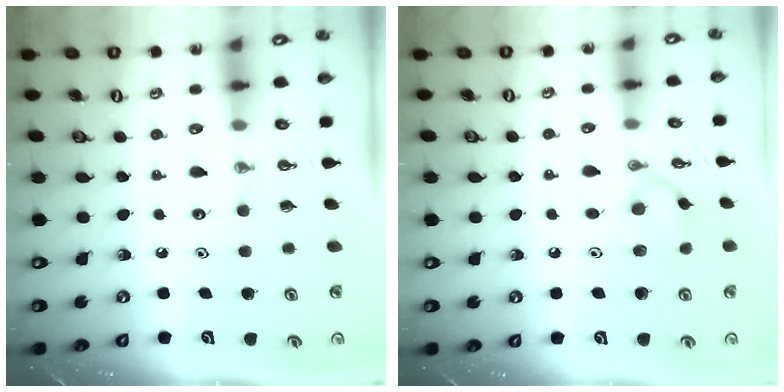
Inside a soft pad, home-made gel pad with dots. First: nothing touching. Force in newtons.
{"total": 8.4, "press": 8.4, "slide": 0.3}